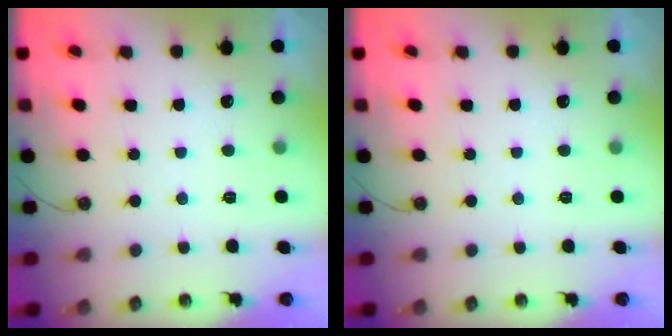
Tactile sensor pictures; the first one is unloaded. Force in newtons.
{"total": 0.0}